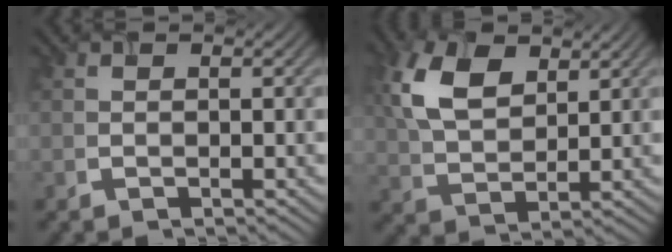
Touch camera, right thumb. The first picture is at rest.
{"total": 8.2, "force": [3.4, 4.8, 5.7], "torque": [-0.144, 0.013, 0.072]}